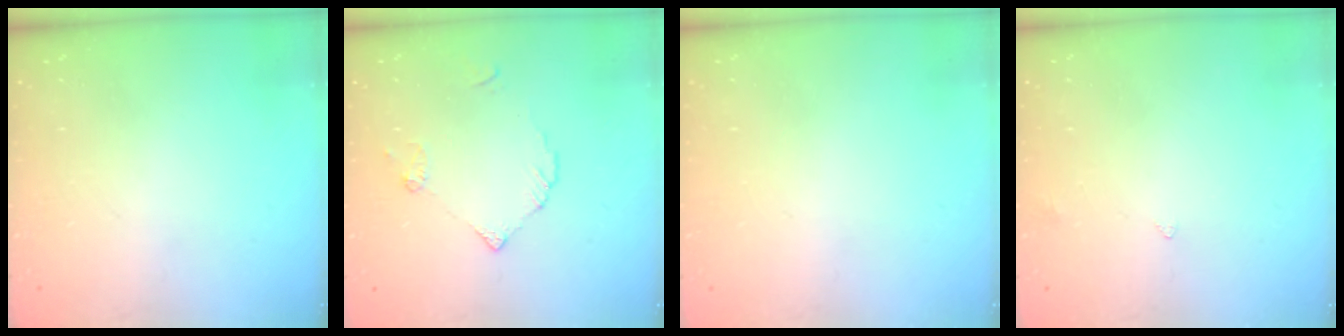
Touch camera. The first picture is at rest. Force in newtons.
{"total": 4.4, "press": 4.4, "slide": 0.6}
{"total": 1.8, "press": 1.8, "slide": 0.1}
{"total": 2.7, "press": 2.6, "slide": 0.5}